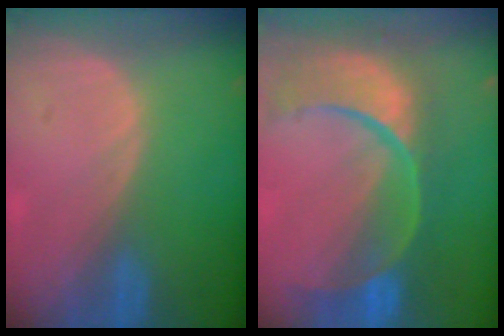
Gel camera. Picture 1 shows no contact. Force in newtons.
{"total": 13.3, "press": 10.7, "slide": 7.9}